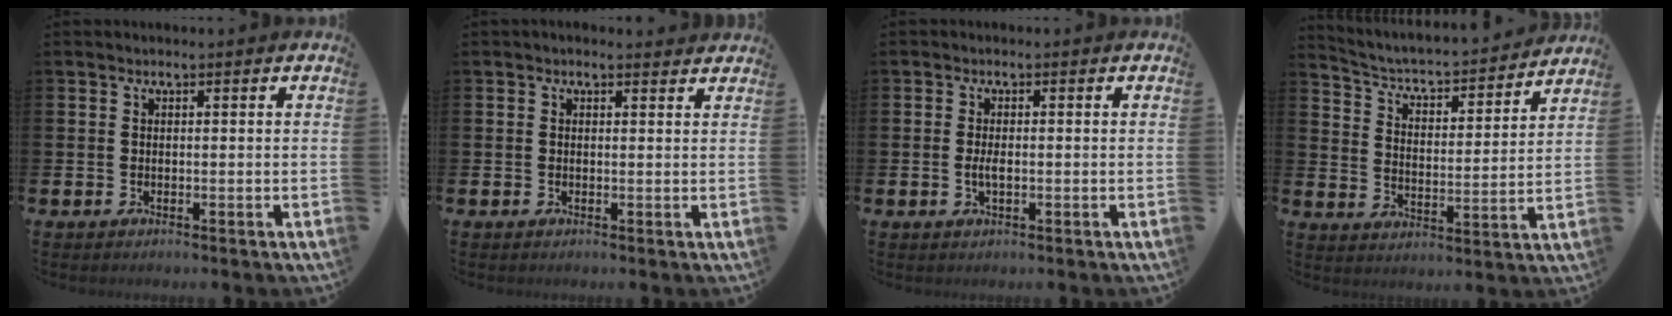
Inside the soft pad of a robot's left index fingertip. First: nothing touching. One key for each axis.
{"total": 0.8, "fx": 0.7, "fy": 0.3, "fz": 0.2, "tx": 0.004, "ty": 0.001, "tz": 0.011}
{"total": 1.8, "fx": -0.3, "fy": 0.7, "fz": 1.7, "tx": -0.030, "ty": 0.001, "tz": -0.007}
{"total": 4.4, "fx": 4.0, "fy": 1.0, "fz": 1.3, "tx": -0.055, "ty": -0.040, "tz": 0.059}